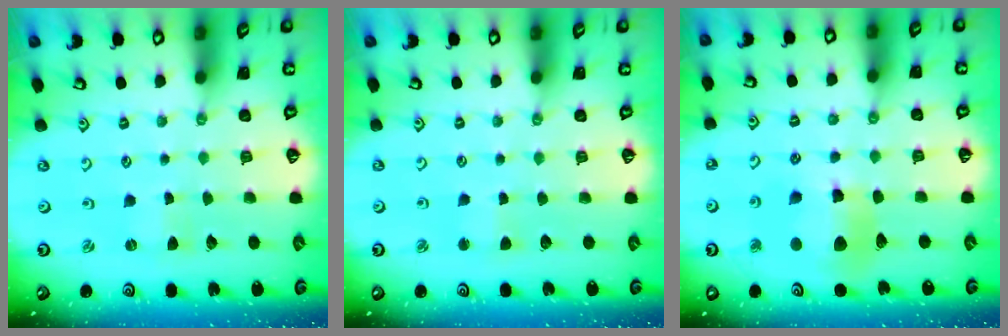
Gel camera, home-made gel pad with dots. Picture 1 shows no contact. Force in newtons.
{"total": 2.5, "press": 2.5, "slide": 0.3}
{"total": 11.5, "press": 11.4, "slide": 1.3}